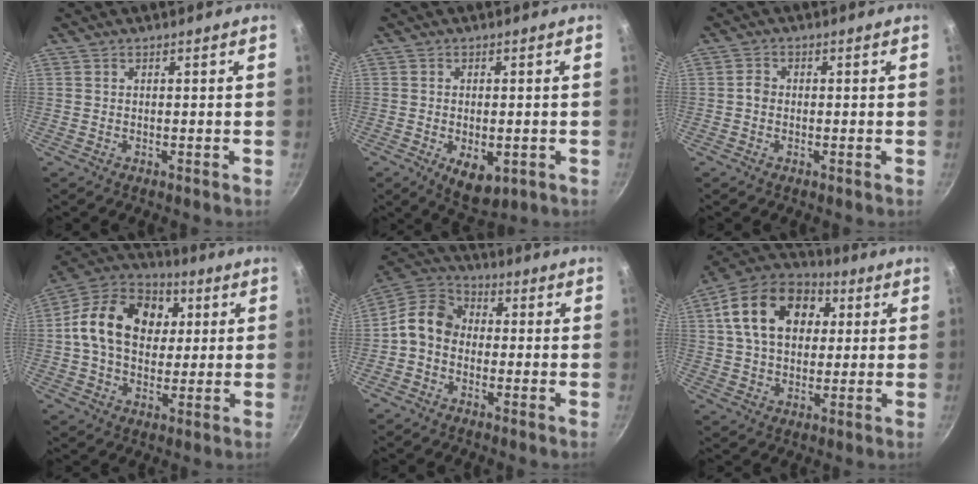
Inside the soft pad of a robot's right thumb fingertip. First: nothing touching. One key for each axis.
{"total": 7.2, "fx": -2.1, "fy": 4.1, "fz": 5.6, "tx": -0.066, "ty": -0.003, "tz": -0.019}
{"total": 1.8, "fx": -0.4, "fy": 1.5, "fz": 0.9, "tx": -0.013, "ty": 0.011, "tz": -0.009}
{"total": 18.5, "fx": 3.3, "fy": 13.7, "fz": 12.0, "tx": -0.177, "ty": 0.019, "tz": 0.039}
{"total": 9.0, "fx": -1.1, "fy": 7.3, "fz": 5.2, "tx": -0.072, "ty": 0.038, "tz": -0.047}
{"total": 18.0, "fx": 4.6, "fy": 12.7, "fz": 11.8, "tx": -0.182, "ty": 0.020, "tz": 0.063}